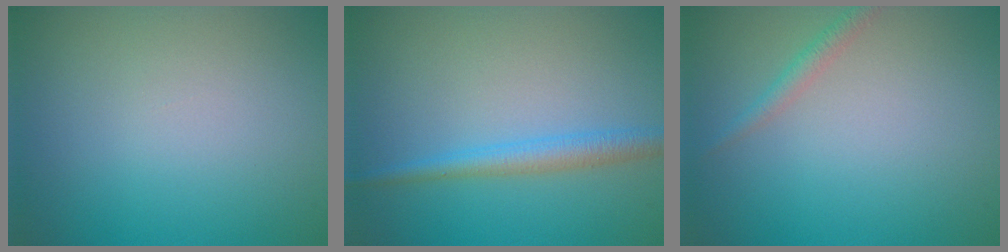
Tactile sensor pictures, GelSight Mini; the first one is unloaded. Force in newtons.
{"total": 2.7, "press": 2.7, "slide": 0.0}
{"total": 1.3, "press": 1.3, "slide": 0.0}